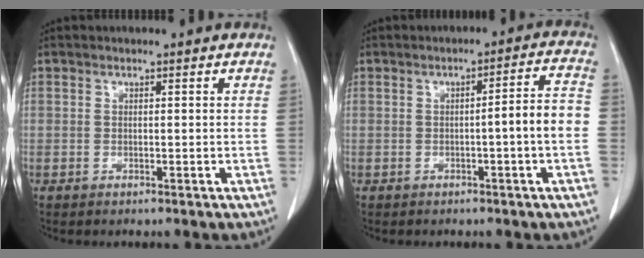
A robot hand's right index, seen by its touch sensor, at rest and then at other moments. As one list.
[{"total": 4.6, "force": [-0.9, -0.4, 4.4], "torque": [-0.059, 0.007, -0.014]}]